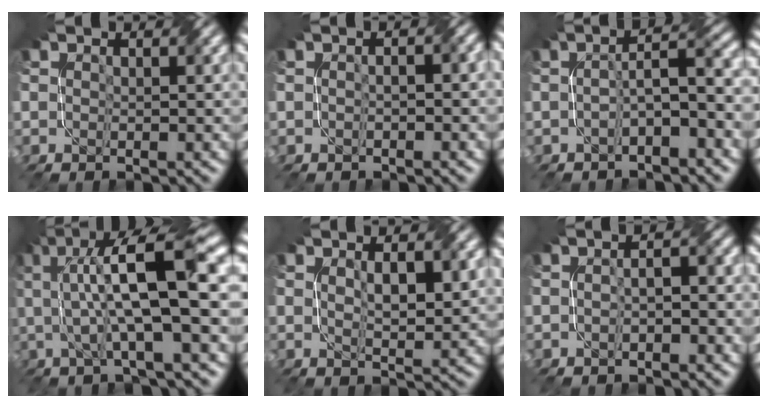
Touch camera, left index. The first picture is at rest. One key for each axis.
{"total": 1.5, "fx": 0.0, "fy": 0.5, "fz": 1.4, "tx": -0.021, "ty": 0.001, "tz": -0.009}
{"total": 3.8, "fx": -1.2, "fy": 0.8, "fz": 3.5, "tx": -0.062, "ty": 0.015, "tz": -0.023}
{"total": 11.1, "fx": 1.4, "fy": 2.7, "fz": 10.6, "tx": -0.173, "ty": 0.016, "tz": 0.023}
{"total": 2.6, "fx": 0.8, "fy": 0.8, "fz": 2.4, "tx": -0.046, "ty": 0.001, "tz": 0.019}
{"total": 1.9, "fx": -0.7, "fy": 0.6, "fz": 1.7, "tx": -0.029, "ty": 0.004, "tz": -0.013}